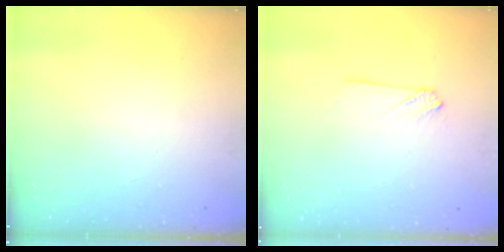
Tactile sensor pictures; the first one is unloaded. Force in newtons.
{"total": 3.1, "press": 3.1, "slide": 0.4}